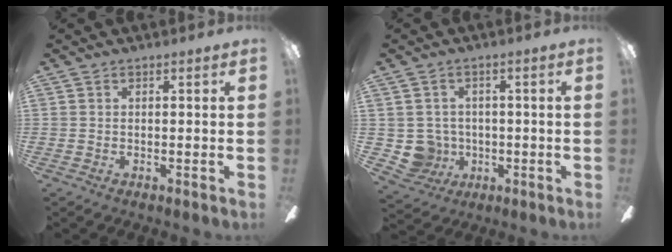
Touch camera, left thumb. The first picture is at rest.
{"total": 7.0, "force": [-0.6, 6.8, 1.3], "torque": [-0.060, -0.001, -0.007]}